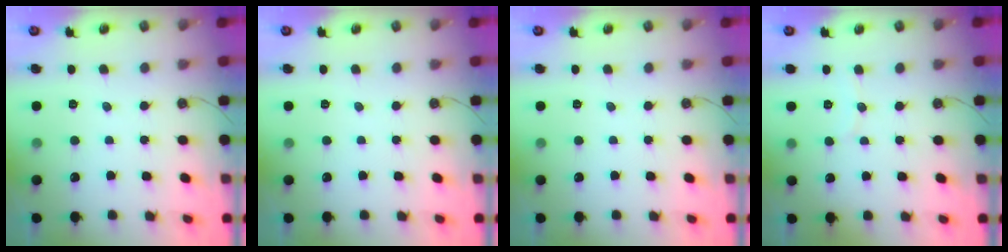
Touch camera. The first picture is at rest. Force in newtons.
{"total": 0.0}
{"total": 0.0}
{"total": 3.7, "press": 3.6, "slide": 0.4}